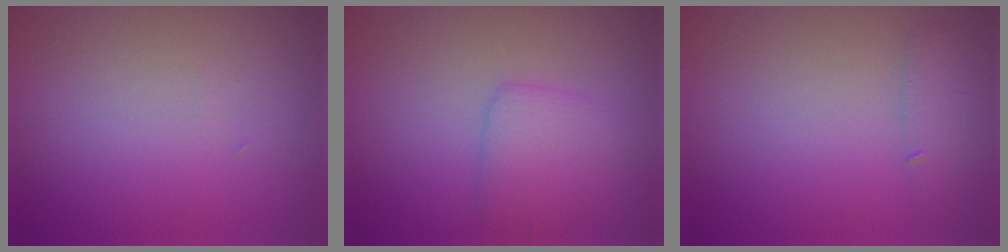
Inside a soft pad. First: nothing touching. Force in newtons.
{"total": 2.9, "press": 2.9, "slide": 0.1}
{"total": 1.4, "press": 1.4, "slide": 0.1}